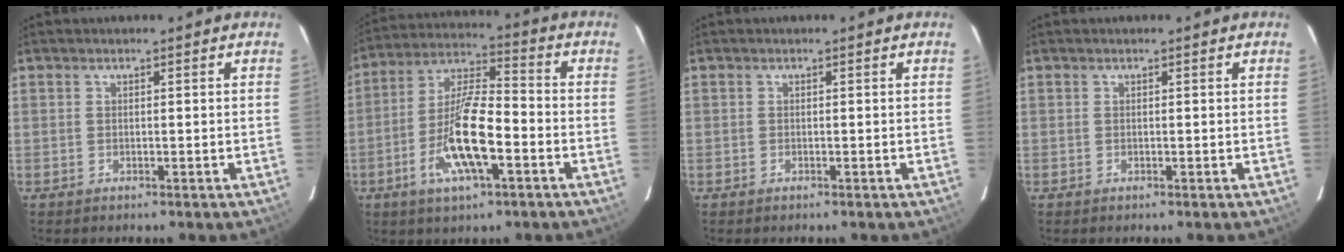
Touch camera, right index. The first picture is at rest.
{"total": 14.2, "force": [-5.2, 3.9, 12.7], "torque": [-0.258, -0.004, -0.099]}
{"total": 0.0}
{"total": 0.0}